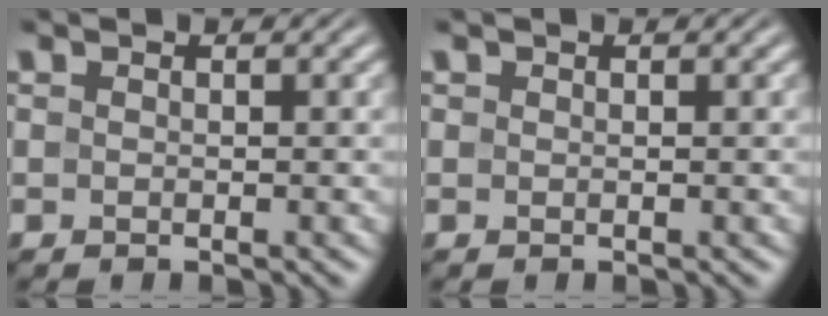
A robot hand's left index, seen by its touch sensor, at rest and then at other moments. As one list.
[{"total": 0.0}]